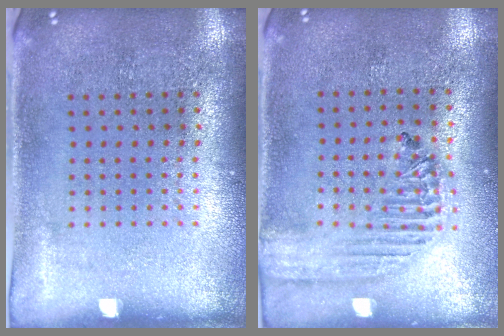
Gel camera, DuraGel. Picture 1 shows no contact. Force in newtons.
{"total": 1.9, "press": 1.7, "slide": 0.8}